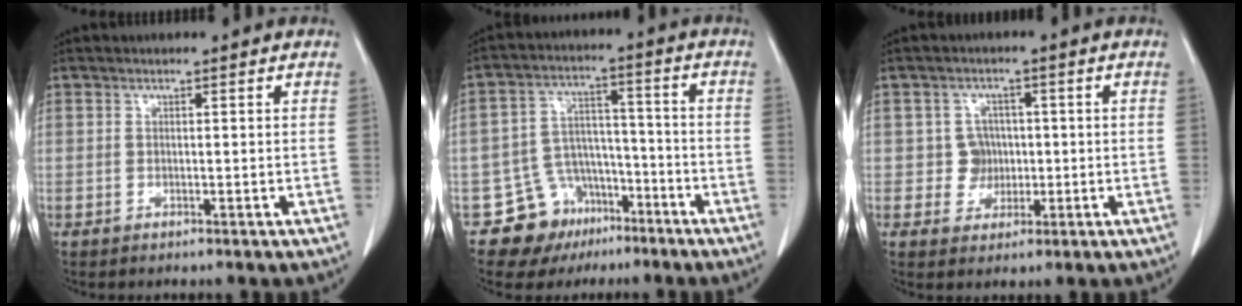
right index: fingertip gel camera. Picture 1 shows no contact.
{"total": 9.3, "force": [-5.7, 7.1, 1.9], "torque": [-0.024, 0.040, -0.084]}
{"total": 3.3, "force": [-0.4, 3.2, 0.5], "torque": [0.003, 0.010, -0.004]}